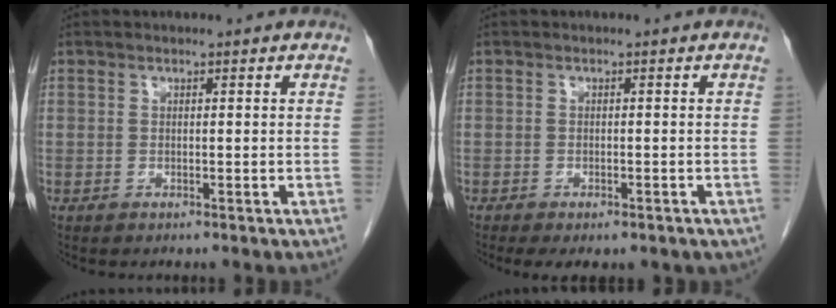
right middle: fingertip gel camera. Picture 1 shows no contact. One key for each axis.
{"total": 6.0, "fx": -4.2, "fy": 2.7, "fz": 3.3, "tx": -0.038, "ty": -0.002, "tz": -0.048}